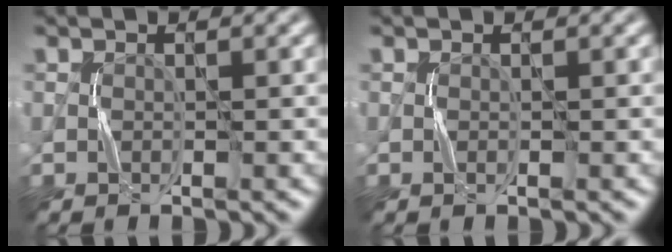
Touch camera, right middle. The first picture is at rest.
{"total": 0.0}